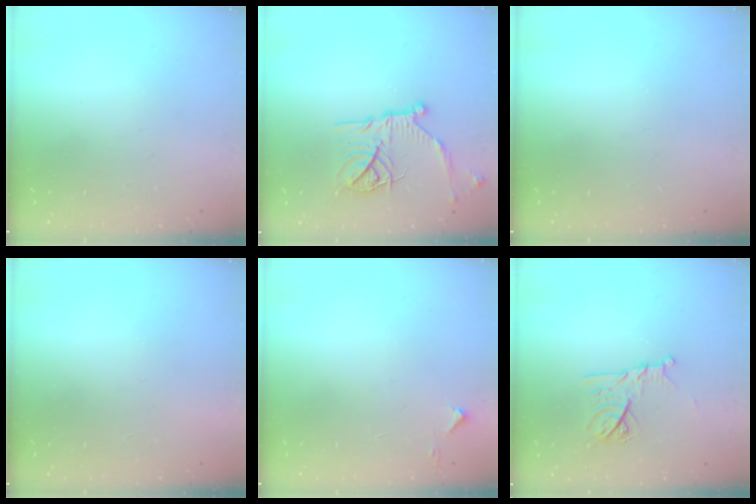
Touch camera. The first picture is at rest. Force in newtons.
{"total": 18.0, "press": 18.0, "slide": 1.5}
{"total": 0.0}
{"total": 1.7, "press": 1.7, "slide": 0.1}
{"total": 2.8, "press": 2.8, "slide": 0.4}
{"total": 11.7, "press": 11.7, "slide": 0.1}